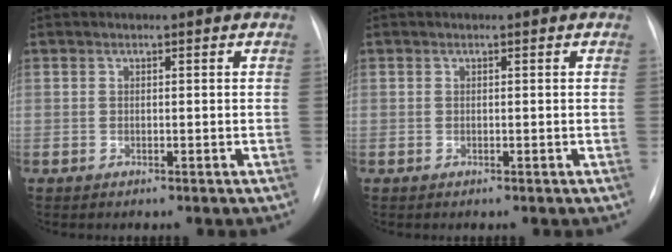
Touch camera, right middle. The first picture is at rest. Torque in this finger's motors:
{"motor_torque": [0.00, 0.00, 0.00, 0.00]}